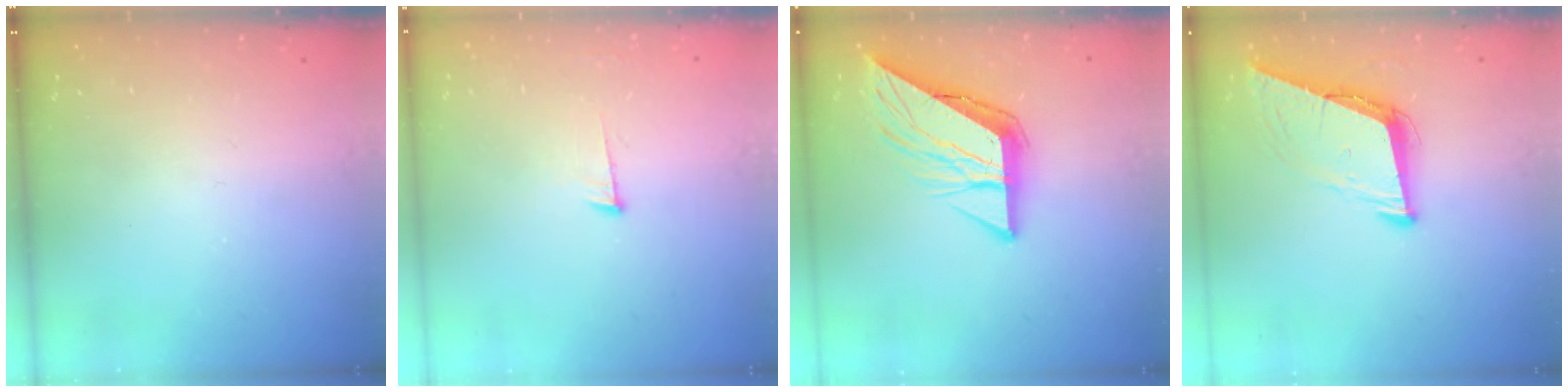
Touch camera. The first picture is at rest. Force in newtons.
{"total": 6.1, "press": 6.1, "slide": 0.6}
{"total": 11.7, "press": 11.6, "slide": 1.4}
{"total": 8.9, "press": 8.2, "slide": 3.5}